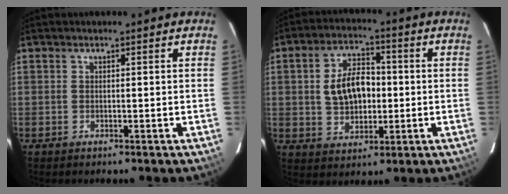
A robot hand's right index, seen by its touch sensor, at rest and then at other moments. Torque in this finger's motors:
{"motor_torque": [0.25, 0.05, 0.37, 0.06]}